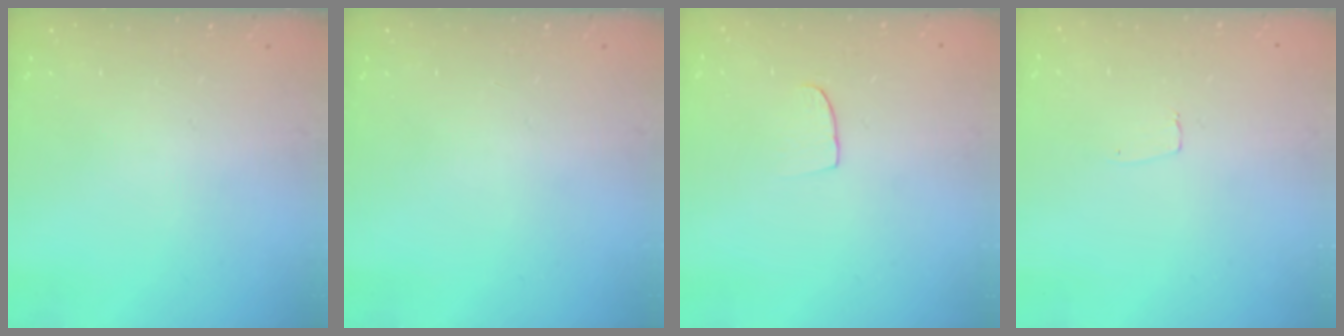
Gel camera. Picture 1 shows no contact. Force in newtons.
{"total": 0.0}
{"total": 5.5, "press": 5.4, "slide": 0.5}
{"total": 3.2, "press": 3.2, "slide": 0.2}